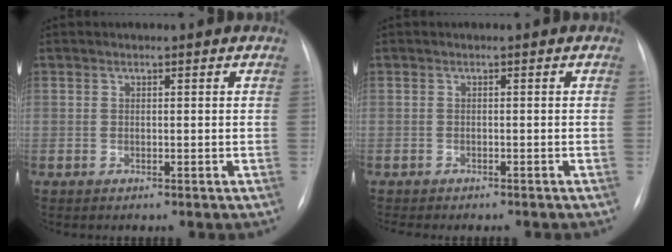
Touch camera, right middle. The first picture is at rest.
{"total": 4.6, "force": [-4.0, 1.0, 2.1], "torque": [-0.026, -0.007, -0.044]}